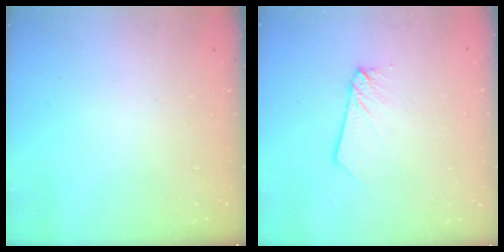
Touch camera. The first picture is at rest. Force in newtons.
{"total": 2.6, "press": 2.6, "slide": 0.2}